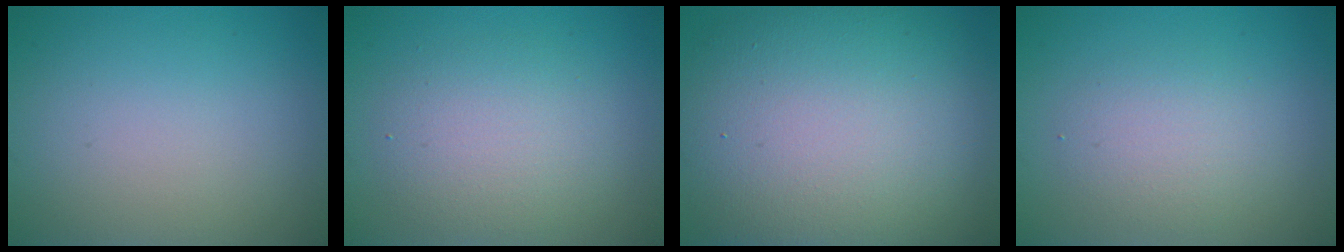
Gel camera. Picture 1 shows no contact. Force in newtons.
{"total": 4.1, "press": 4.1, "slide": 0.3}
{"total": 15.0, "press": 14.9, "slide": 0.9}
{"total": 2.7, "press": 2.7, "slide": 0.0}